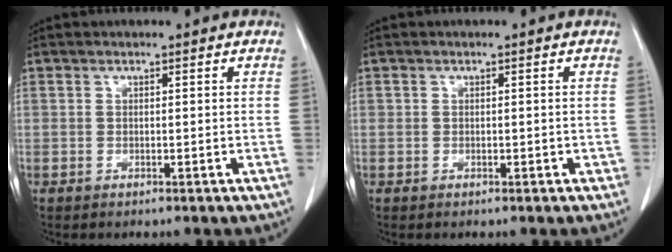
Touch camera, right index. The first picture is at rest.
{"total": 0.9, "force": [-0.2, 0.8, 0.3], "torque": [-0.005, 0.011, 0.000]}